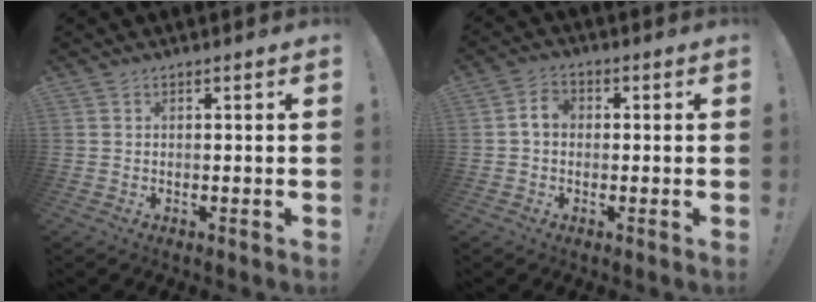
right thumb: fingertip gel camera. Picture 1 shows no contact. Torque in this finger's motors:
{"motor_torque": [0.75, 0.92, 0.53, -0.12, 0.03]}